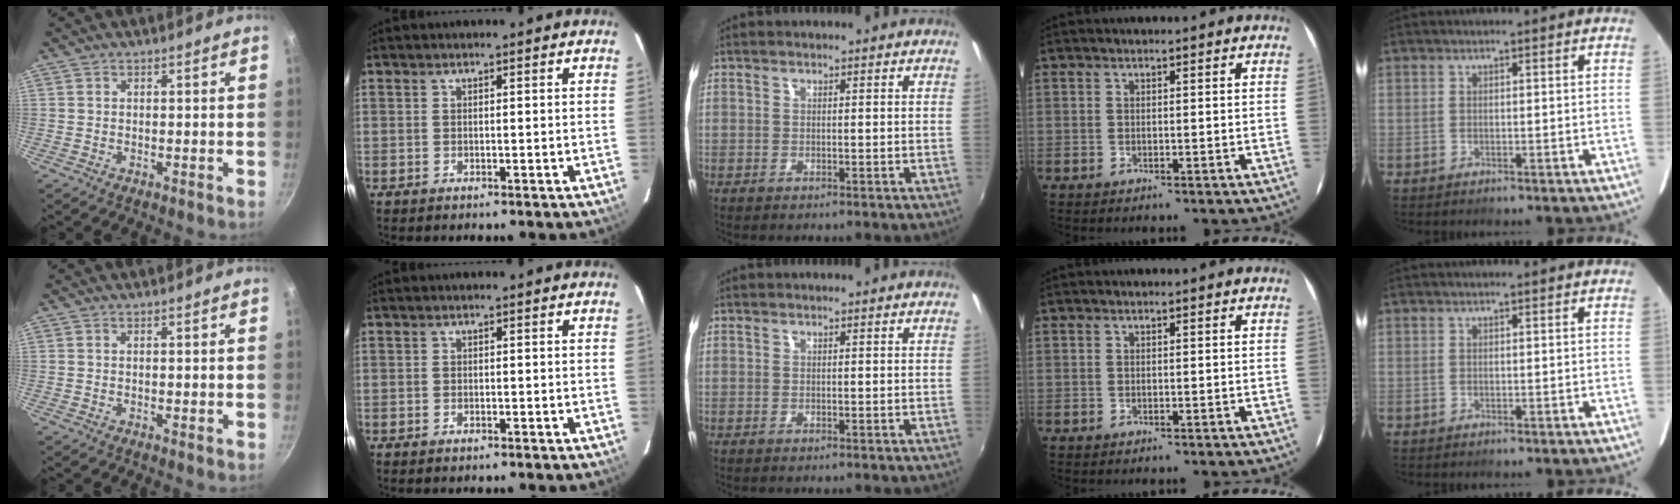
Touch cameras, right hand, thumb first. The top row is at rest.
{"thumb": {"total": 0.7, "force": [0.1, 0.2, 0.6], "torque": [-0.008, -0.001, -0.001]}, "index": {"total": 0.7, "force": [-0.6, 0.4, 0.2], "torque": [-0.004, -0.002, -0.013]}}